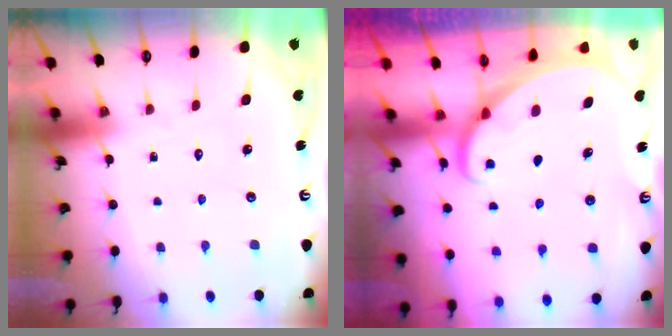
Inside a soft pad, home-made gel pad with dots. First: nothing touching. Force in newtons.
{"total": 1.6, "press": 1.5, "slide": 0.1}